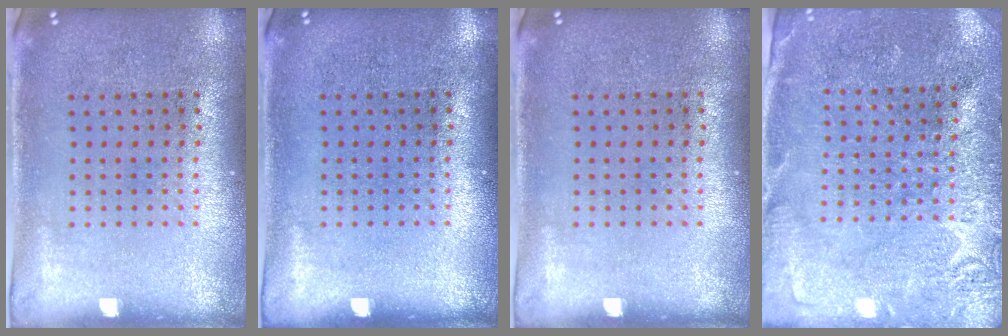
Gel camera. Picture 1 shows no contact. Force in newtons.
{"total": 0.0}
{"total": 0.0}
{"total": 2.7, "press": 2.7, "slide": 0.2}